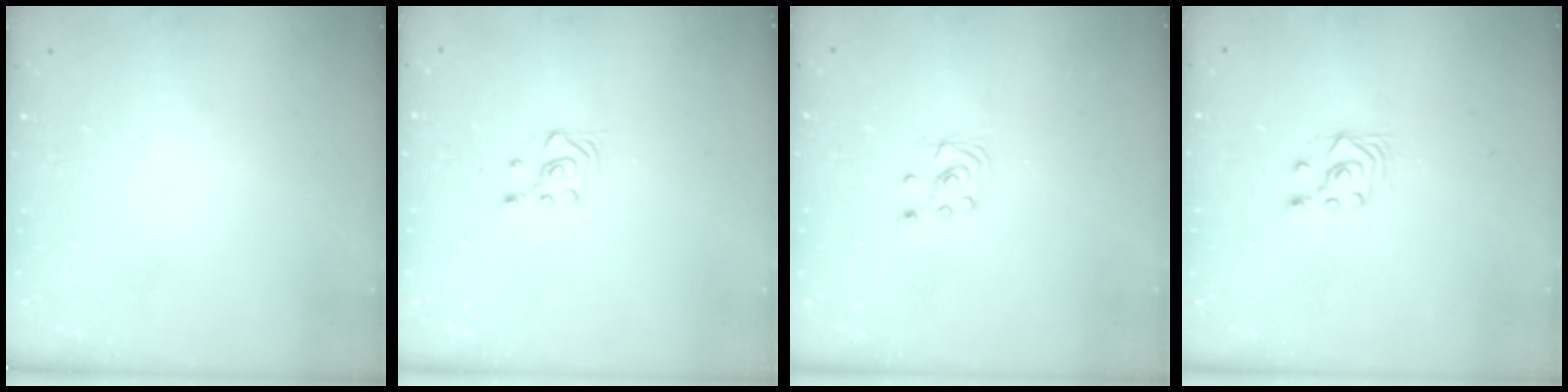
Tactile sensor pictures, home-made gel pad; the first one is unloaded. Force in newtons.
{"total": 3.0, "press": 2.8, "slide": 1.0}
{"total": 3.1, "press": 3.1, "slide": 0.2}
{"total": 3.6, "press": 3.3, "slide": 1.5}